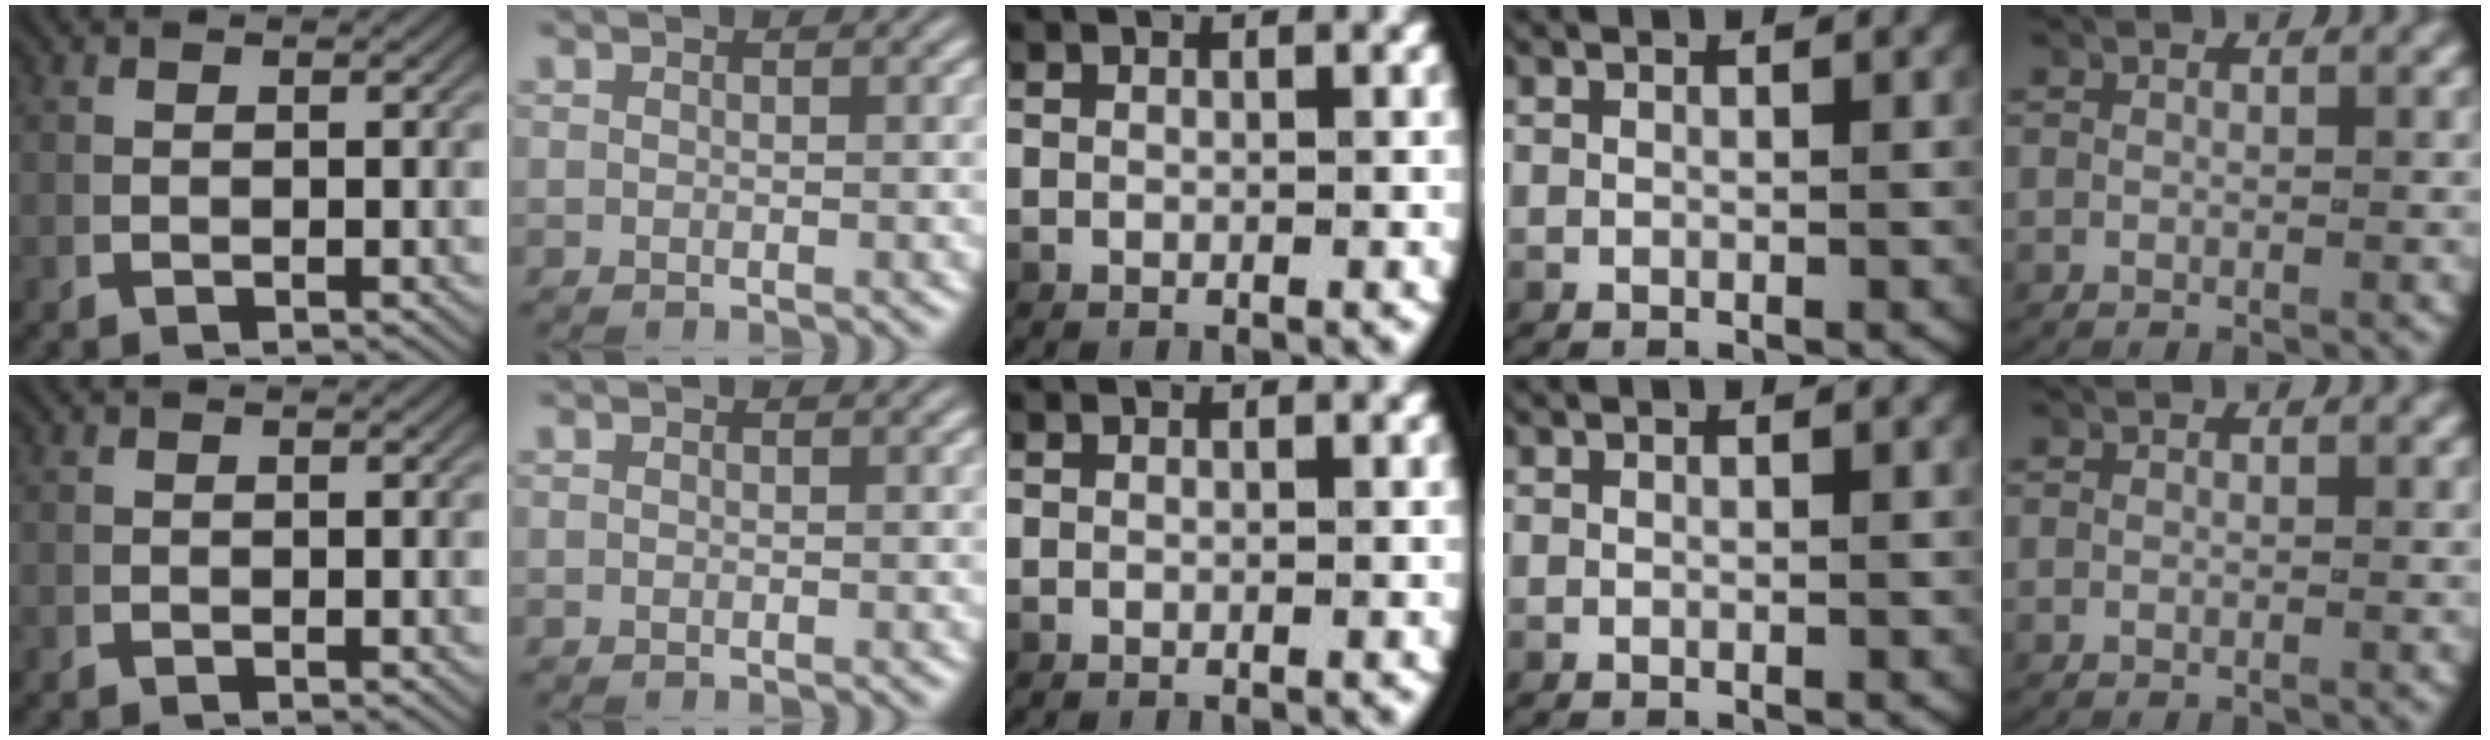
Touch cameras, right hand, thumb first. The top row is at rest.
{}